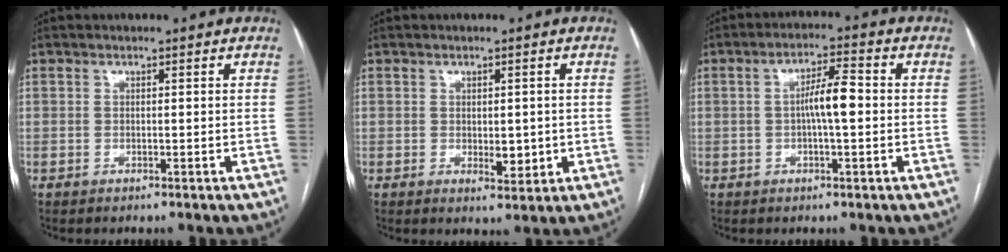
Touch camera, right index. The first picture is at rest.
{"total": 3.5, "force": [-0.3, 1.8, 3.0], "torque": [-0.039, -0.005, 0.005]}
{"total": 5.8, "force": [-0.1, 0.9, 5.7], "torque": [-0.103, 0.012, -0.004]}